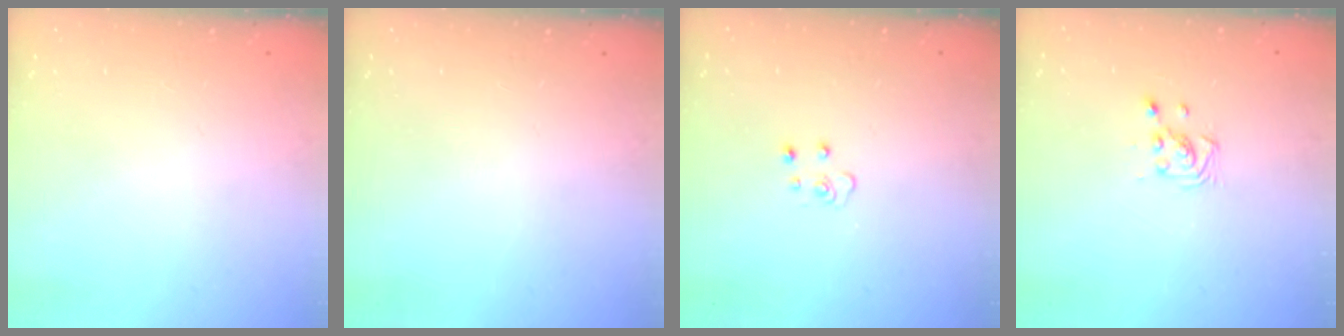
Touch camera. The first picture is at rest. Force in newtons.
{"total": 0.0}
{"total": 4.4, "press": 4.3, "slide": 0.3}
{"total": 3.0, "press": 2.9, "slide": 0.5}